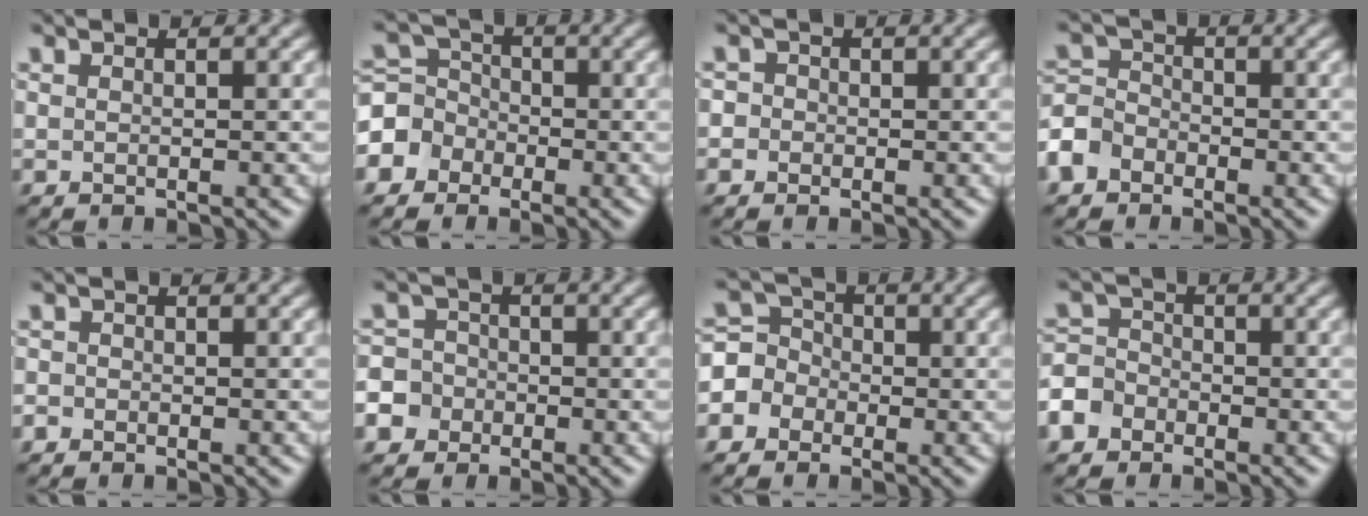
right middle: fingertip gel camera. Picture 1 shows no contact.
{"total": 4.4, "force": [-1.9, 3.9, 0.9], "torque": [0.001, 0.014, -0.054]}
{"total": 1.6, "force": [0.1, 1.5, 0.5], "torque": [0.010, 0.006, -0.016]}
{"total": 3.7, "force": [-2.1, 2.8, 1.3], "torque": [-0.034, 0.006, -0.054]}
{"total": 0.7, "force": [-0.4, 0.5, 0.0], "torque": [0.004, -0.003, -0.008]}
{"total": 6.5, "force": [-3.2, 5.5, 1.4], "torque": [-0.031, -0.010, -0.080]}
{"total": 4.0, "force": [-1.4, 3.6, 0.8], "torque": [0.006, 0.015, -0.043]}
{"total": 4.1, "force": [-2.2, 3.2, 1.2], "torque": [-0.013, -0.003, -0.053]}